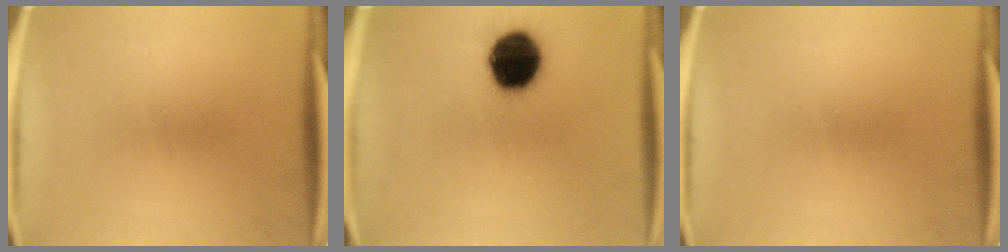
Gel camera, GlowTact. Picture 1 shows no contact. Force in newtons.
{"total": 15.8}
{"total": 0.0}